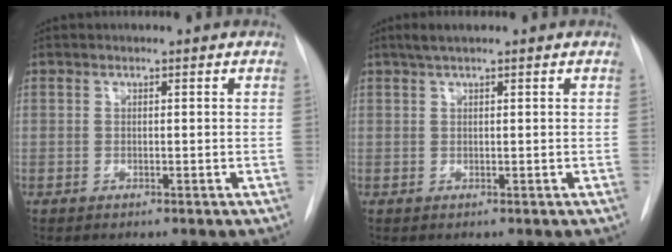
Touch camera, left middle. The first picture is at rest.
{"total": 2.0, "force": [1.5, 0.1, 1.4], "torque": [-0.031, 0.010, 0.026]}